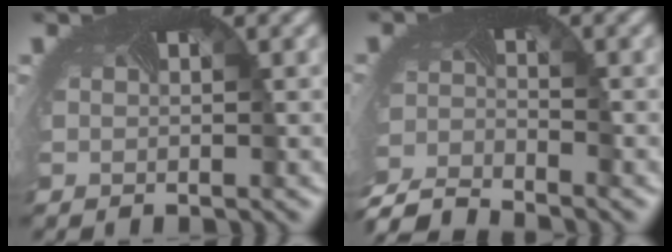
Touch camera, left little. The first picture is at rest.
{"total": 5.5, "force": [-5.5, 0.5, 0.9], "torque": [-0.028, -0.029, -0.108]}